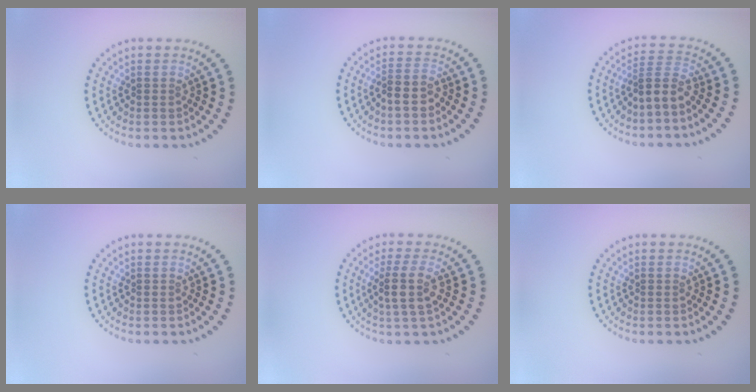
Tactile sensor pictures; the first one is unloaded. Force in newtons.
{"total": 2.3, "press": 2.1, "slide": 0.9}
{"total": 2.8, "press": 2.0, "slide": 2.0}
{"total": 0.0}
{"total": 2.8, "press": 2.4, "slide": 1.5}
{"total": 0.0}